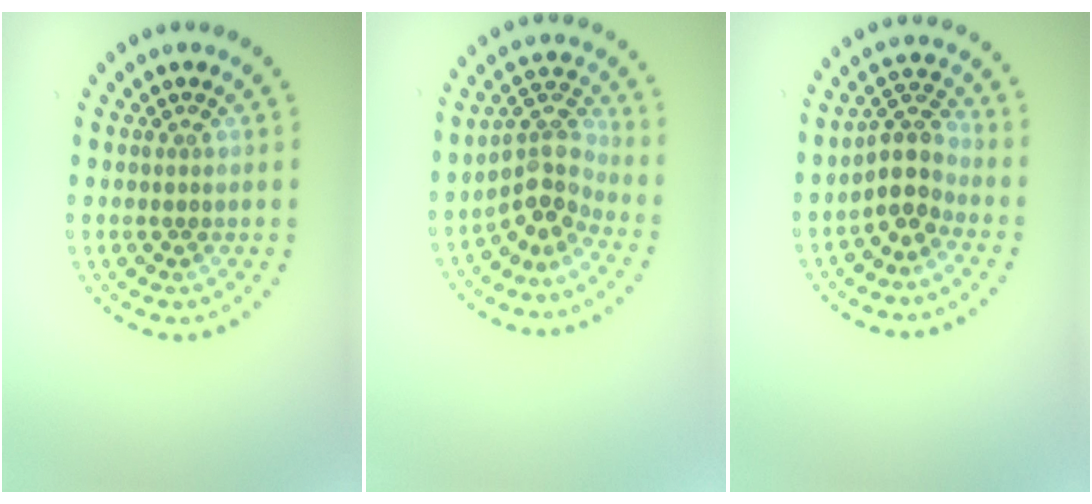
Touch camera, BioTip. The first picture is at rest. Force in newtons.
{"total": 3.7, "press": 2.7, "slide": 2.6}
{"total": 3.4, "press": 2.6, "slide": 2.1}